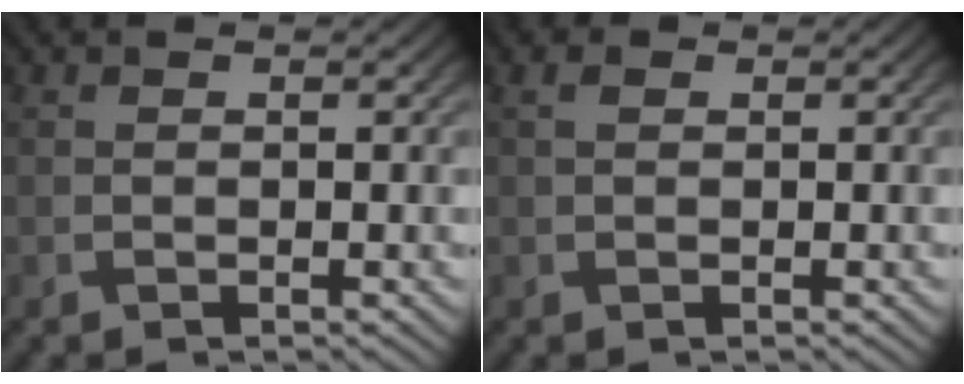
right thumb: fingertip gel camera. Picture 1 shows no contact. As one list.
[{"total": 1.1, "force": [0.3, 0.7, 0.8], "torque": [-0.015, 0.005, 0.003]}]